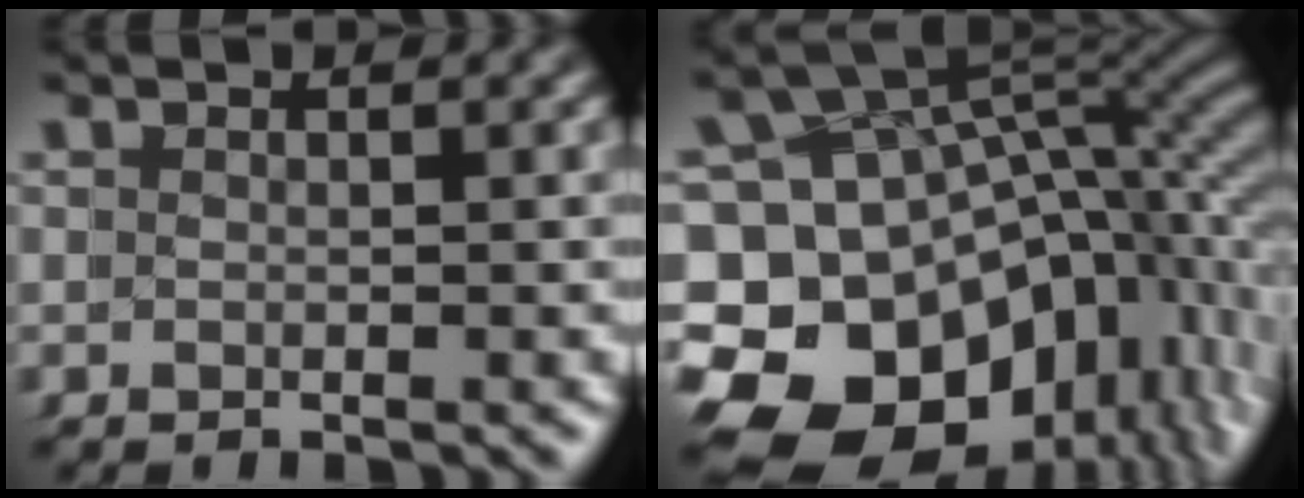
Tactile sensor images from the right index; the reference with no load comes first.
{"total": 21.8, "force": [-4.2, 17.2, 12.6], "torque": [-0.229, -0.068, -0.056]}